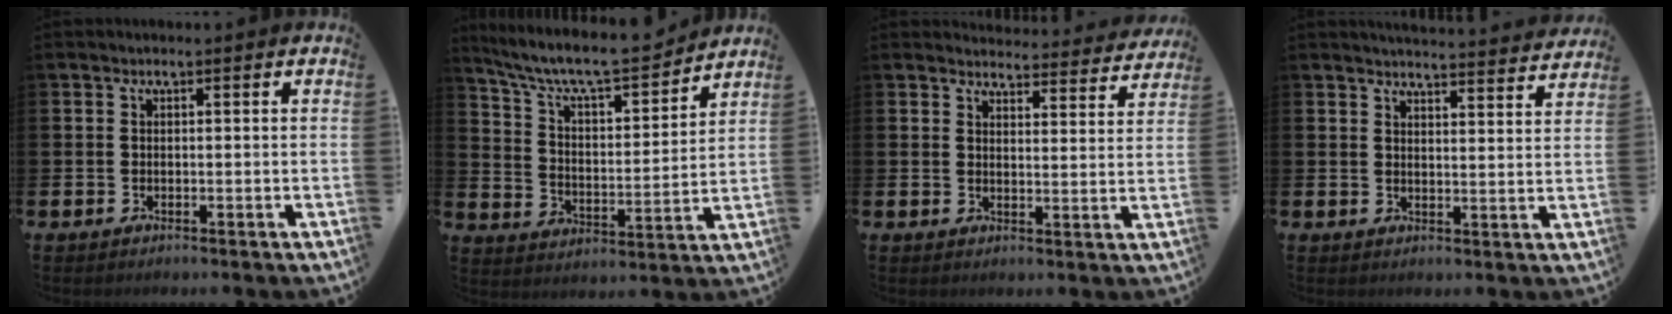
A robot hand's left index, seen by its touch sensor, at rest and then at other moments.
{"total": 8.6, "force": [7.9, 1.5, 3.0], "torque": [-0.092, -0.059, 0.131]}
{"total": 4.0, "force": [3.9, 0.6, 0.2], "torque": [-0.003, -0.032, 0.066]}
{"total": 4.3, "force": [4.3, -0.2, 0.2], "torque": [-0.001, -0.036, 0.073]}